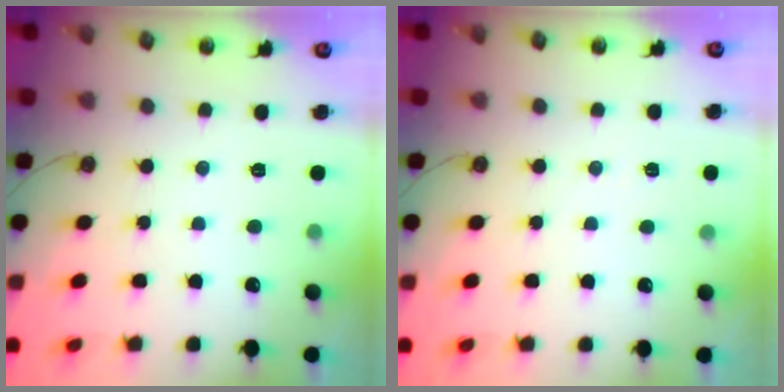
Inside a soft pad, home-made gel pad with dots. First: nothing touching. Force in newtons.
{"total": 2.2, "press": 1.9, "slide": 1.1}